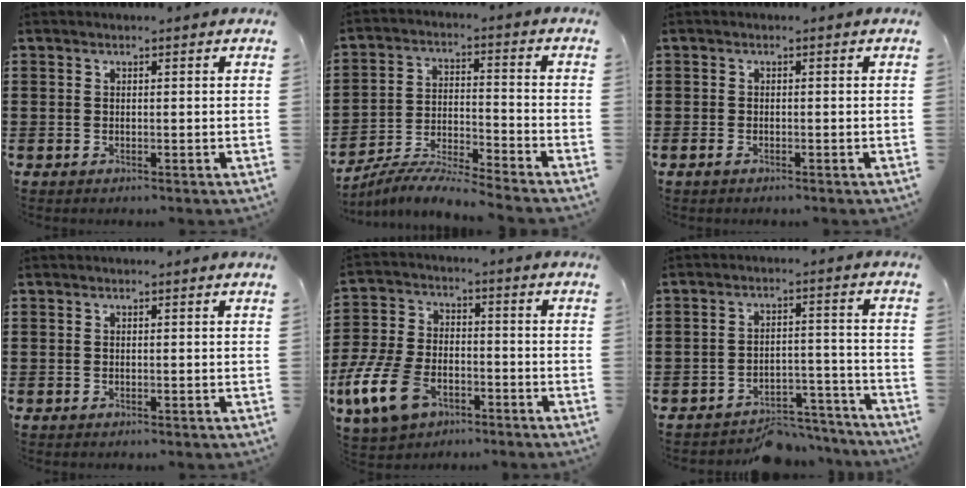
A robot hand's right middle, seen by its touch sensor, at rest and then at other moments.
{"total": 6.8, "force": [-6.6, -0.5, 1.4], "torque": [-0.030, -0.007, -0.130]}
{"total": 0.7, "force": [-0.5, 0.2, 0.5], "torque": [-0.013, -0.007, -0.007]}
{"total": 0.0}
{"total": 10.5, "force": [-6.0, 5.7, 6.4], "torque": [-0.160, 0.008, -0.118]}
{"total": 5.5, "force": [-5.3, 1.2, 1.0], "torque": [-0.014, 0.014, -0.103]}